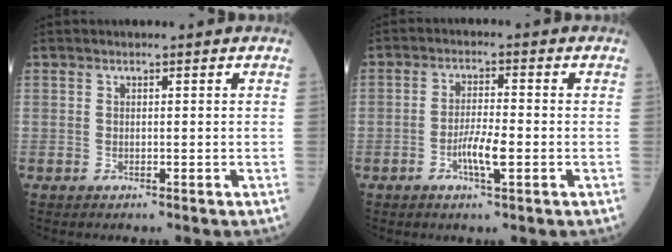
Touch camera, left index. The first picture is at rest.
{"total": 4.4, "force": [-1.5, 0.5, 4.2], "torque": [-0.083, -0.003, -0.029]}